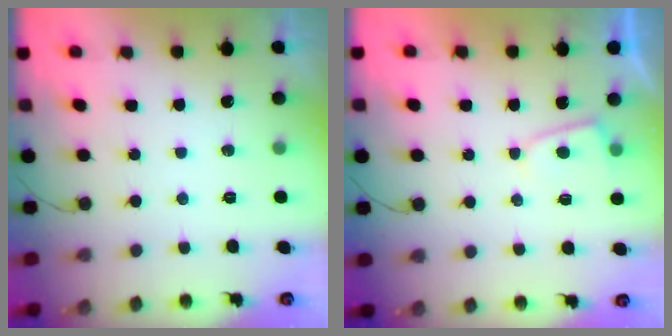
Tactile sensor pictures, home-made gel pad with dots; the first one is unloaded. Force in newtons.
{"total": 3.3, "press": 3.2, "slide": 0.4}